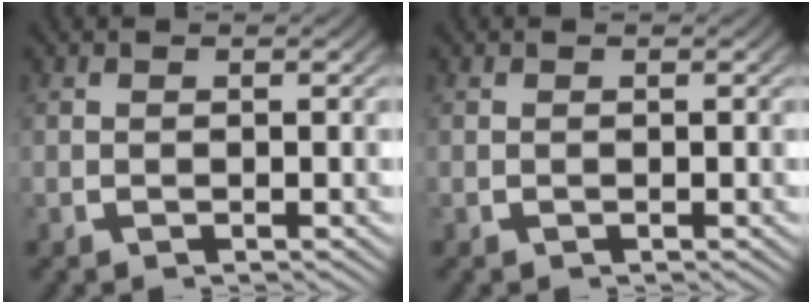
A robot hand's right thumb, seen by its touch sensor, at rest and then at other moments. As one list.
[{"total": 0.0}]